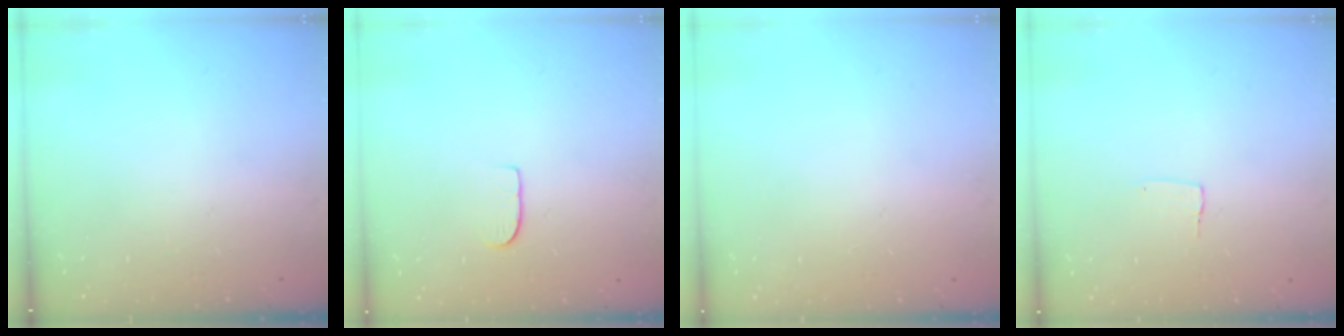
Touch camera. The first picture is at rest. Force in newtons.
{"total": 6.1, "press": 6.1, "slide": 0.5}
{"total": 0.0}
{"total": 3.3, "press": 3.3, "slide": 0.1}